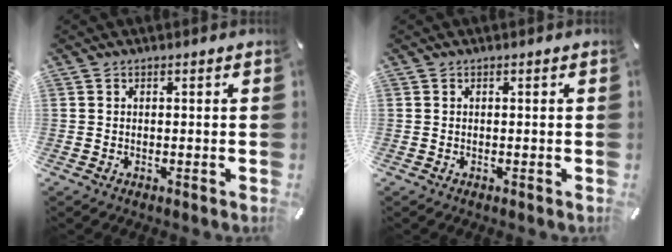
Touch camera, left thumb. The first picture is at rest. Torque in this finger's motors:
{"motor_torque": [-0.07, 0.23, 0.10, -0.14, -0.01]}